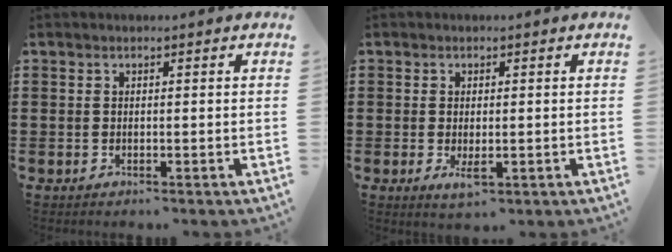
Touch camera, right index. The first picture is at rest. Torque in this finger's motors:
{"motor_torque": [0.99, 0.96, 0.21, 0.03]}